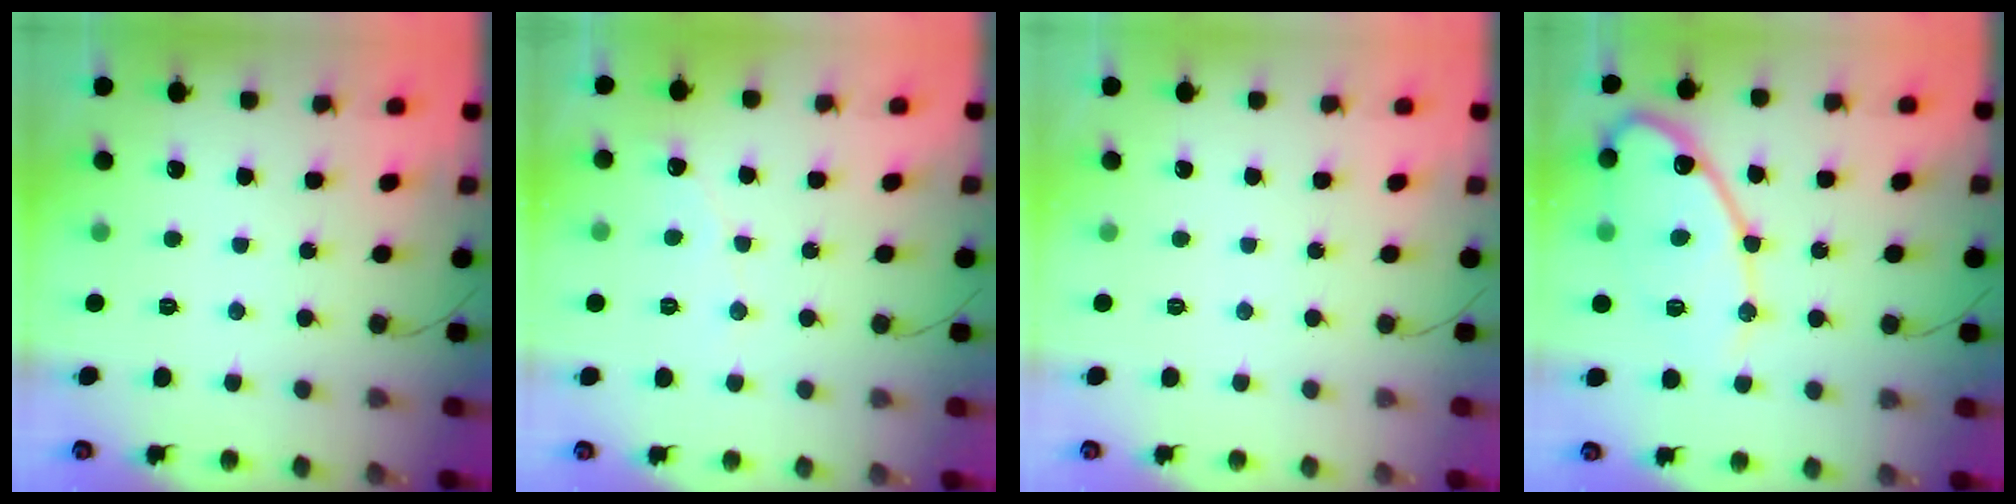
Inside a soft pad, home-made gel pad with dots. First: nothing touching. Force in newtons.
{"total": 2.3, "press": 2.3, "slide": 0.2}
{"total": 0.0}
{"total": 14.4, "press": 14.3, "slide": 1.3}